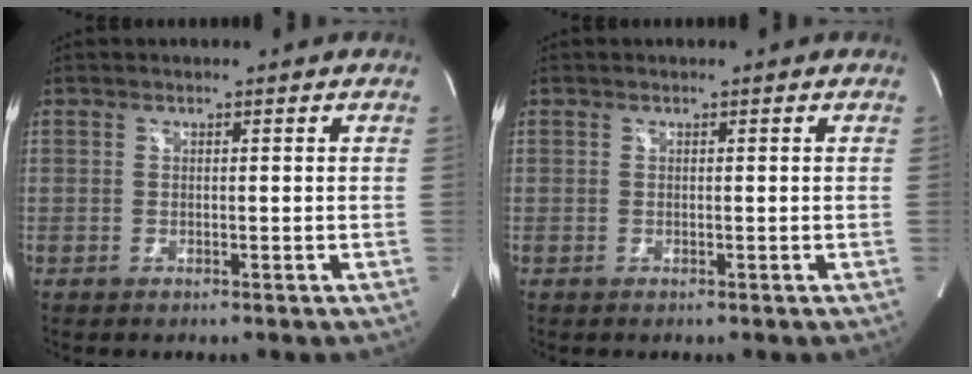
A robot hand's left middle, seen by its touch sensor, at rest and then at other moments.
{"total": 0.0}